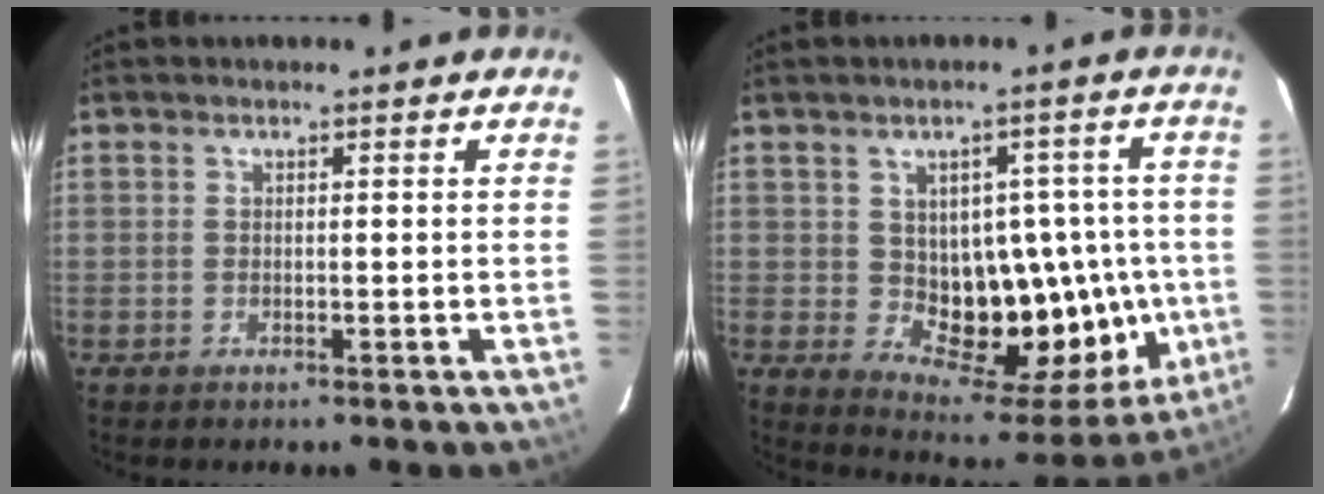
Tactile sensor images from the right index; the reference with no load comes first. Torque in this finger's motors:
{"motor_torque": [0.43, -0.12, 0.33, 0.06]}